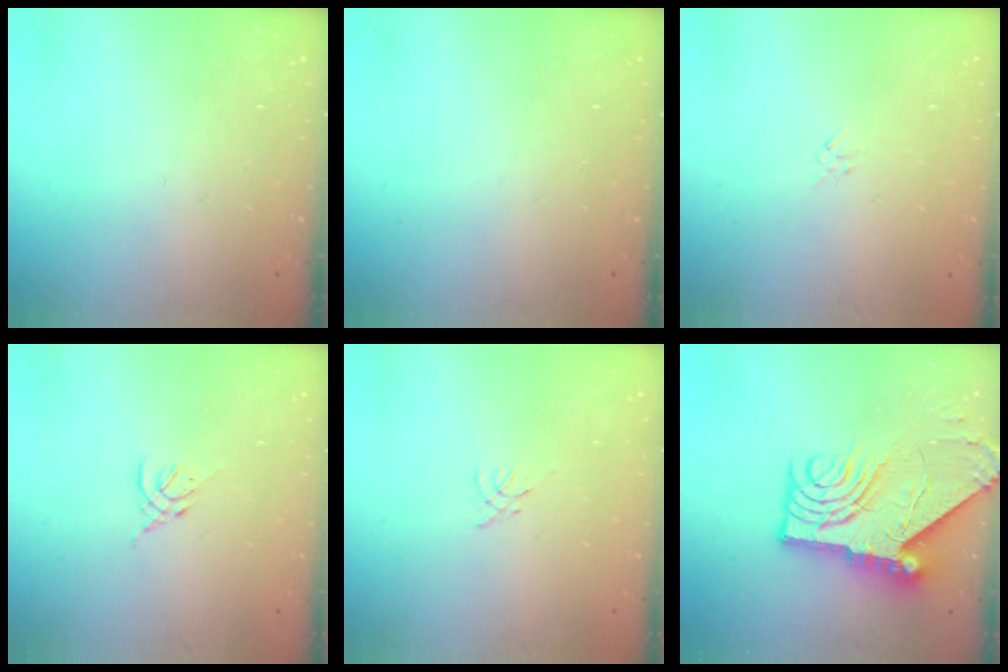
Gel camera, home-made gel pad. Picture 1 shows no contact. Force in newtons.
{"total": 0.0}
{"total": 1.3, "press": 1.2, "slide": 0.5}
{"total": 2.3, "press": 2.2, "slide": 0.5}
{"total": 0.0}
{"total": 15.2, "press": 15.1, "slide": 1.6}